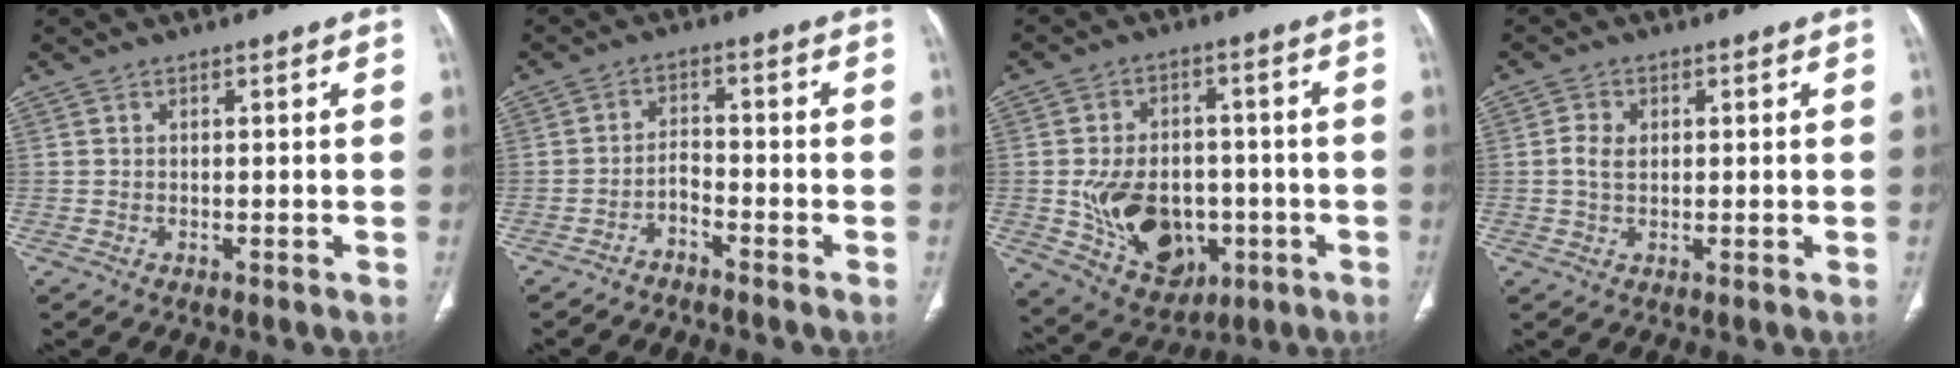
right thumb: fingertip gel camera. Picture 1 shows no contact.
{"total": 2.8, "force": [-2.5, 0.8, 1.1], "torque": [-0.021, 0.025, -0.044]}
{"total": 16.0, "force": [-3.3, 11.5, 10.7], "torque": [-0.138, 0.013, -0.028]}
{"total": 2.9, "force": [0.3, 1.9, 2.1], "torque": [-0.045, 0.006, 0.006]}